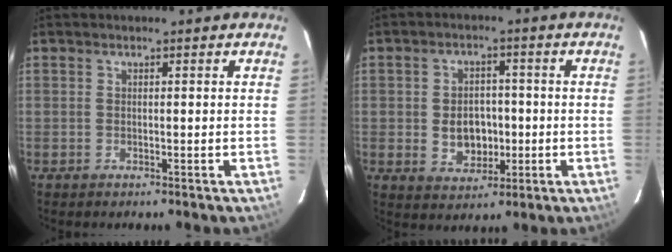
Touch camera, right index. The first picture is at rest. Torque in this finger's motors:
{"motor_torque": [0.22, -0.08, 0.15, 0.03]}